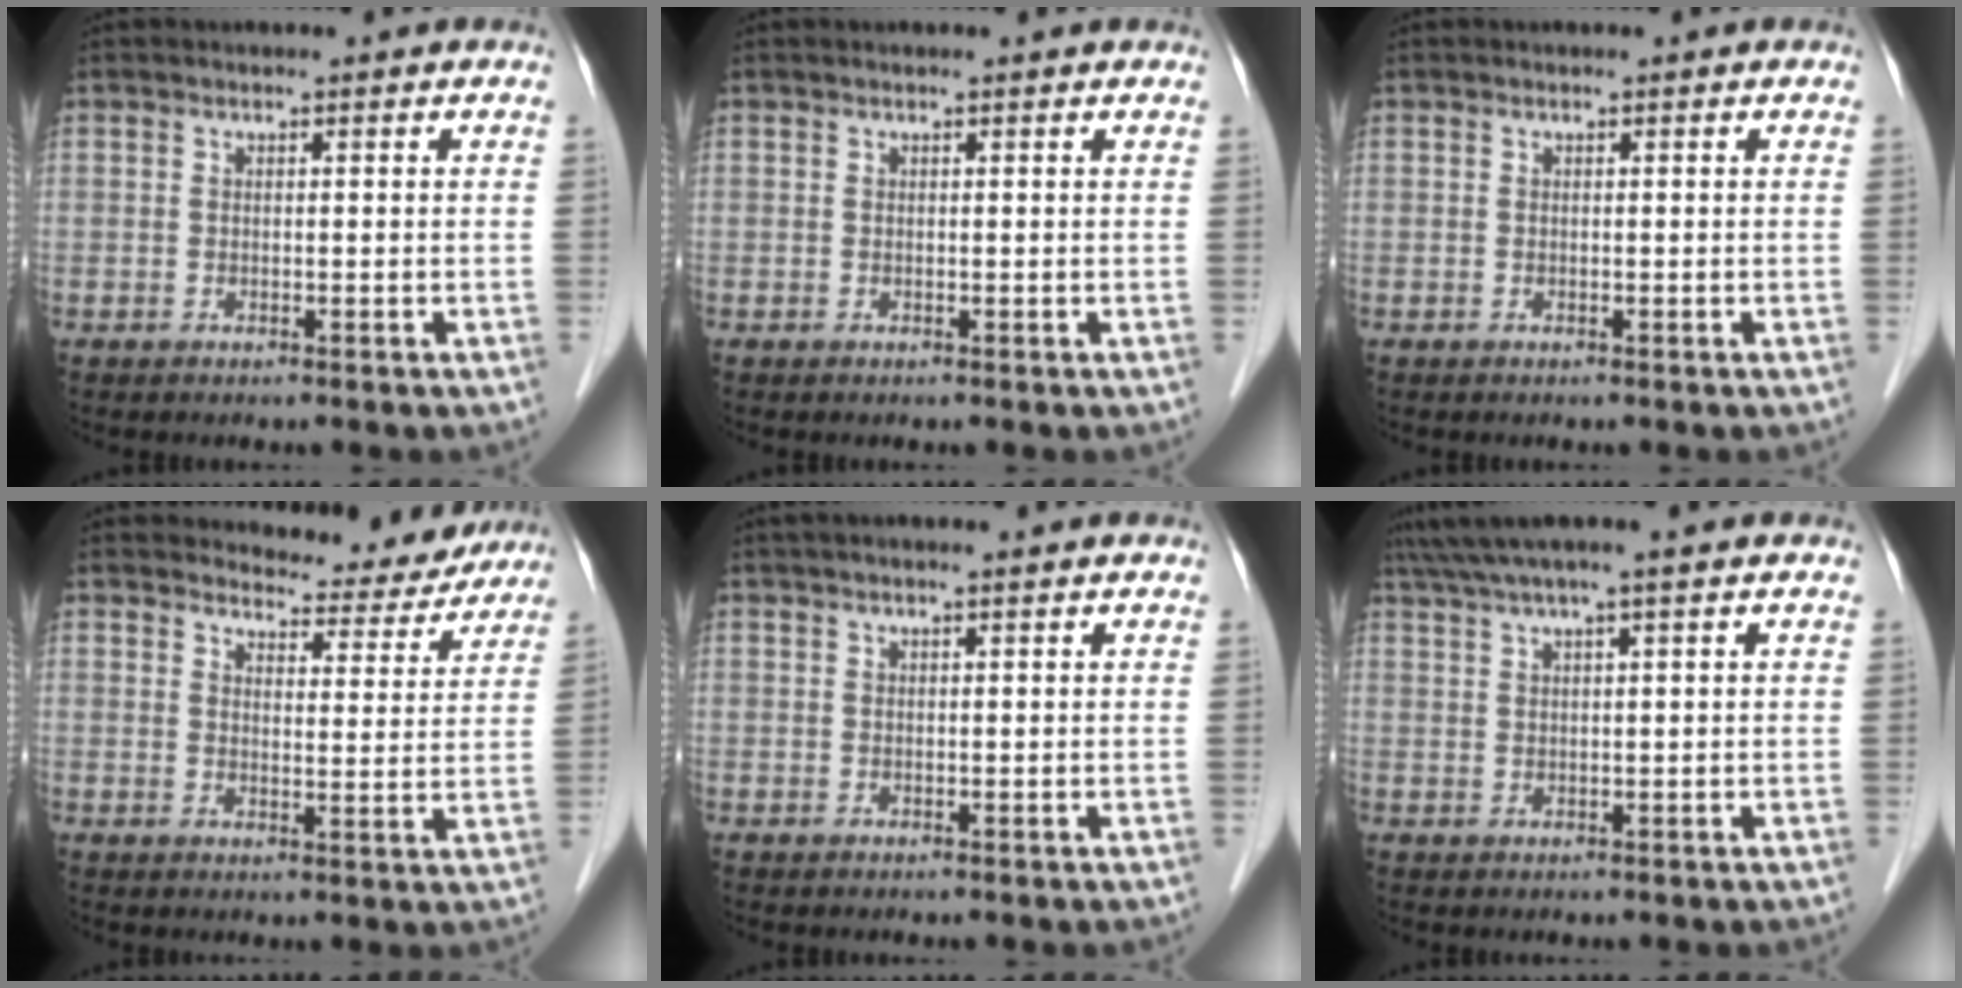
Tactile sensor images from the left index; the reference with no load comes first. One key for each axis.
{"total": 0.7, "fx": 0.7, "fy": 0.0, "fz": 0.2, "tx": -0.008, "ty": 0.007, "tz": 0.008}
{"total": 0.0}
{"total": 8.8, "fx": 8.6, "fy": 1.7, "fz": 0.5, "tx": -0.001, "ty": -0.014, "tz": 0.101}
{"total": 3.9, "fx": 3.2, "fy": -0.1, "fz": 2.3, "tx": -0.030, "ty": 0.031, "tz": 0.047}
{"total": 6.5, "fx": 5.1, "fy": -1.1, "fz": 3.9, "tx": -0.067, "ty": 0.035, "tz": 0.085}